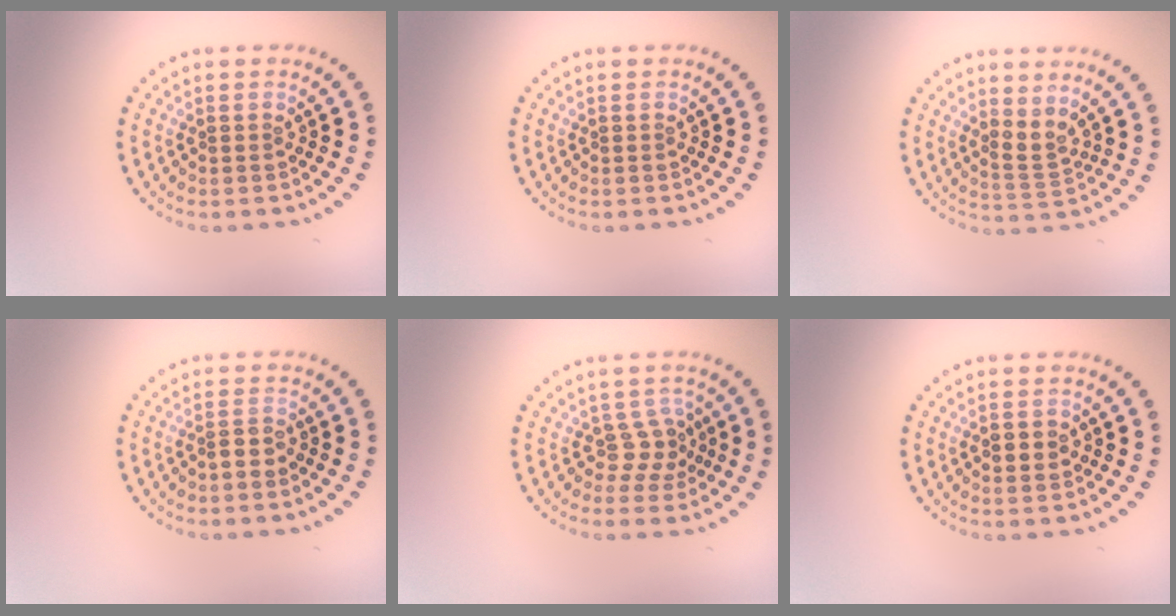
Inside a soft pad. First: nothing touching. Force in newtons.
{"total": 0.0}
{"total": 2.0, "press": 1.4, "slide": 1.4}
{"total": 1.5, "press": 1.2, "slide": 0.9}
{"total": 2.1, "press": 1.5, "slide": 1.5}
{"total": 1.5, "press": 1.5, "slide": 0.1}